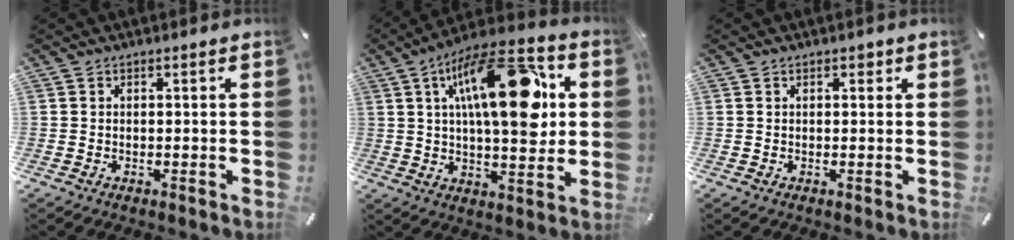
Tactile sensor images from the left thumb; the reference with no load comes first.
{"total": 22.7, "force": [6.9, 9.8, 19.2], "torque": [-0.301, -0.021, 0.099]}
{"total": 1.2, "force": [0.5, 0.8, 0.8], "torque": [-0.009, 0.002, 0.007]}